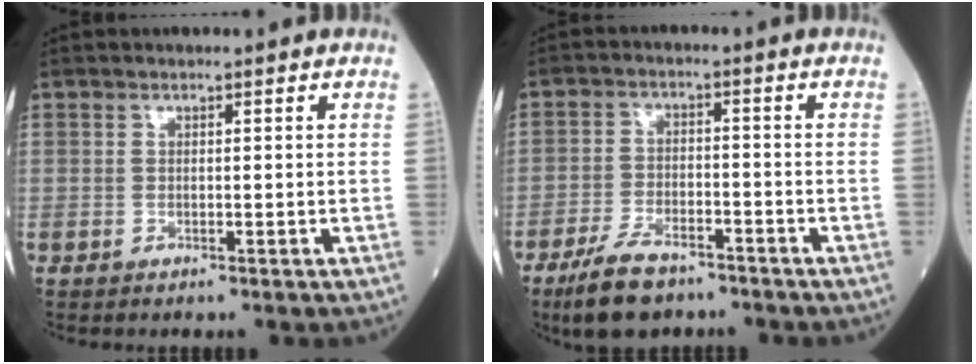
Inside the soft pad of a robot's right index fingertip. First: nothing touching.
{"total": 8.0, "force": [-6.1, 2.9, 4.4], "torque": [-0.097, -0.012, -0.110]}